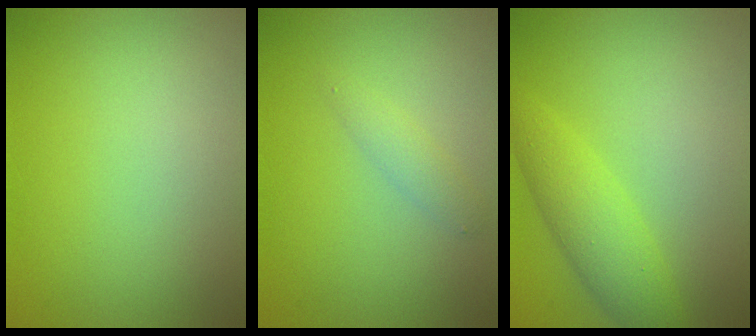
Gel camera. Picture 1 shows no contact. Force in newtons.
{"total": 1.3, "press": 1.3, "slide": 0.0}
{"total": 3.5, "press": 3.5, "slide": 0.2}